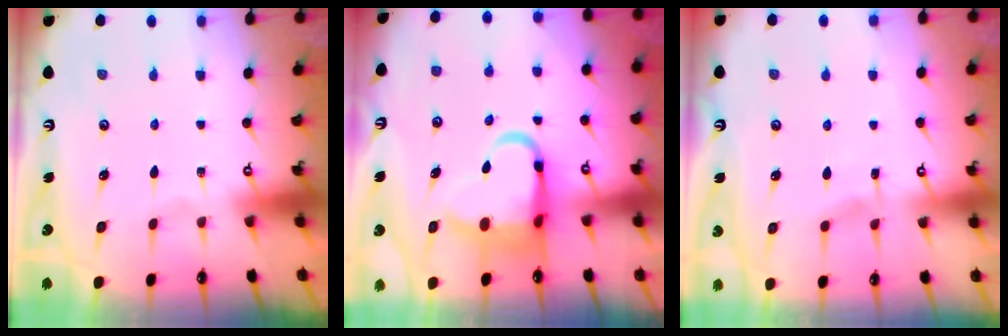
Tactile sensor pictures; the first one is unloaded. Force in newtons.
{"total": 10.5, "press": 10.1, "slide": 2.8}
{"total": 2.5, "press": 2.5, "slide": 0.4}